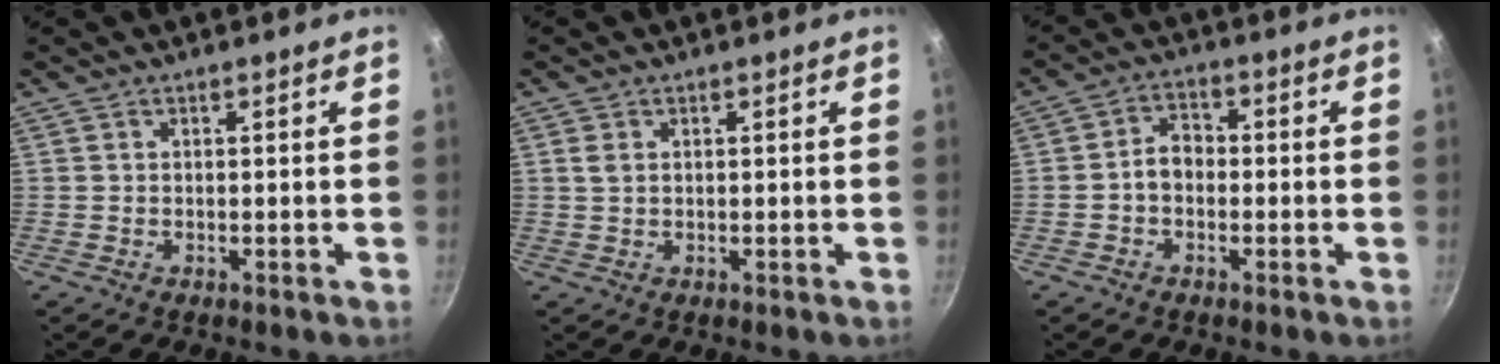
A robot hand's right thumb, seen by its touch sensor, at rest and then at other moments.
{"total": 1.6, "force": [0.5, 1.1, 1.0], "torque": [-0.018, 0.000, 0.009]}
{"total": 4.6, "force": [-0.9, 3.5, 2.9], "torque": [-0.030, 0.023, -0.025]}